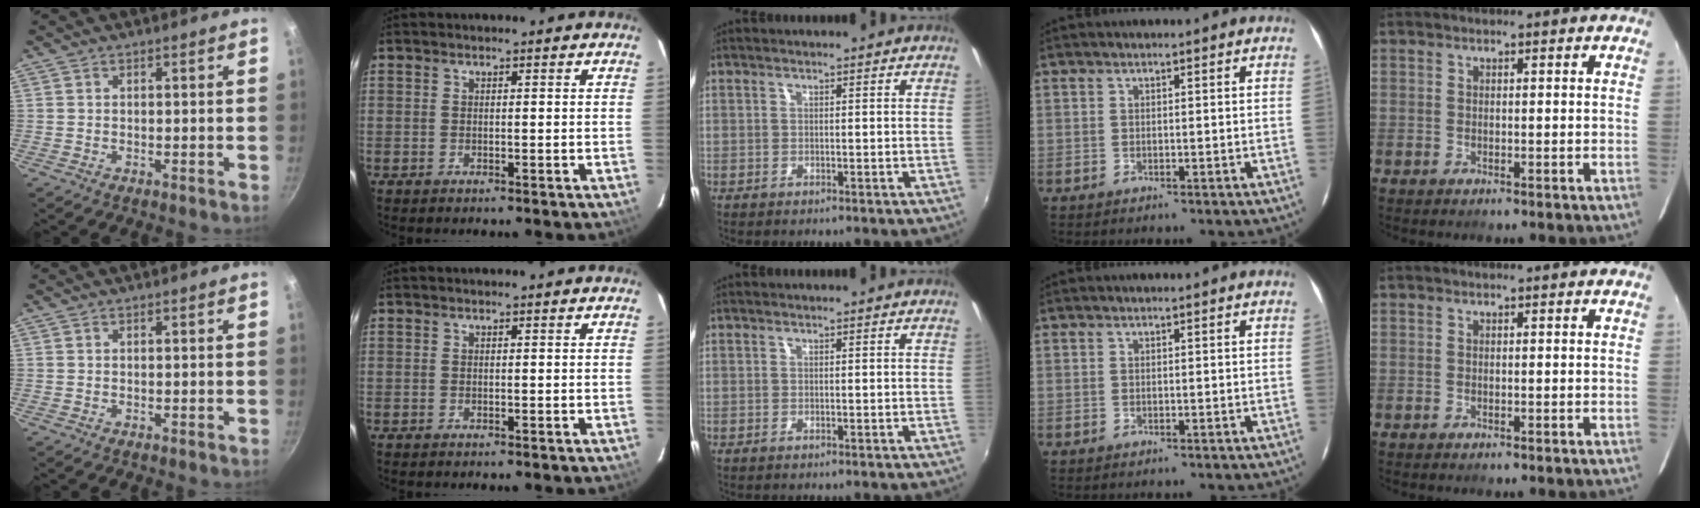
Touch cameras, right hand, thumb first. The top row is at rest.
{}